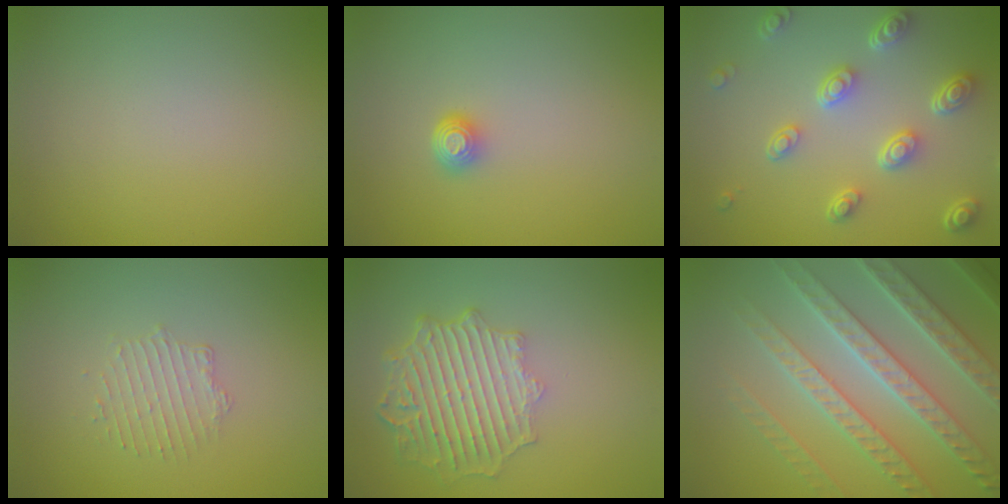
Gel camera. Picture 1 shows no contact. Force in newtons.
{"total": 1.5, "press": 1.1, "slide": 1.0}
{"total": 4.8, "press": 3.5, "slide": 3.2}
{"total": 1.6, "press": 0.9, "slide": 1.3}
{"total": 6.2, "press": 4.8, "slide": 4.0}
{"total": 7.0, "press": 6.8, "slide": 1.7}